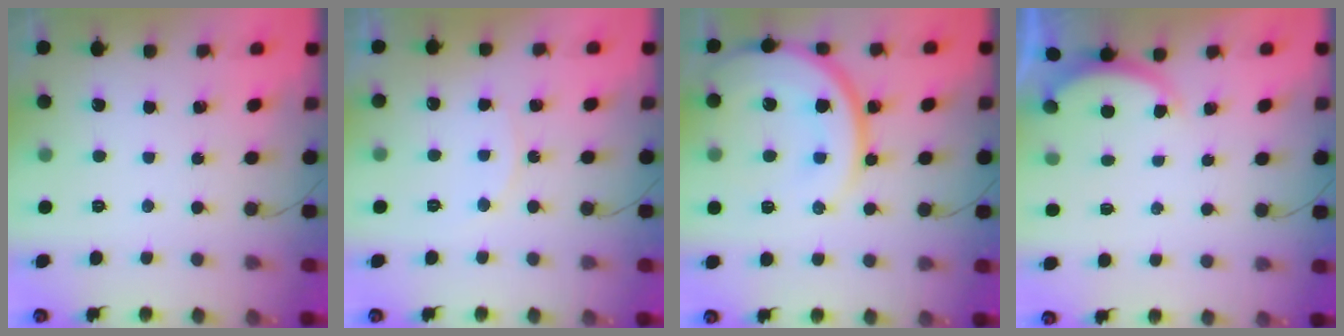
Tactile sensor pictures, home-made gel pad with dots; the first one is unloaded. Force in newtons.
{"total": 7.0, "press": 7.0, "slide": 0.4}
{"total": 16.7, "press": 16.7, "slide": 1.3}
{"total": 1.3, "press": 1.2, "slide": 0.5}